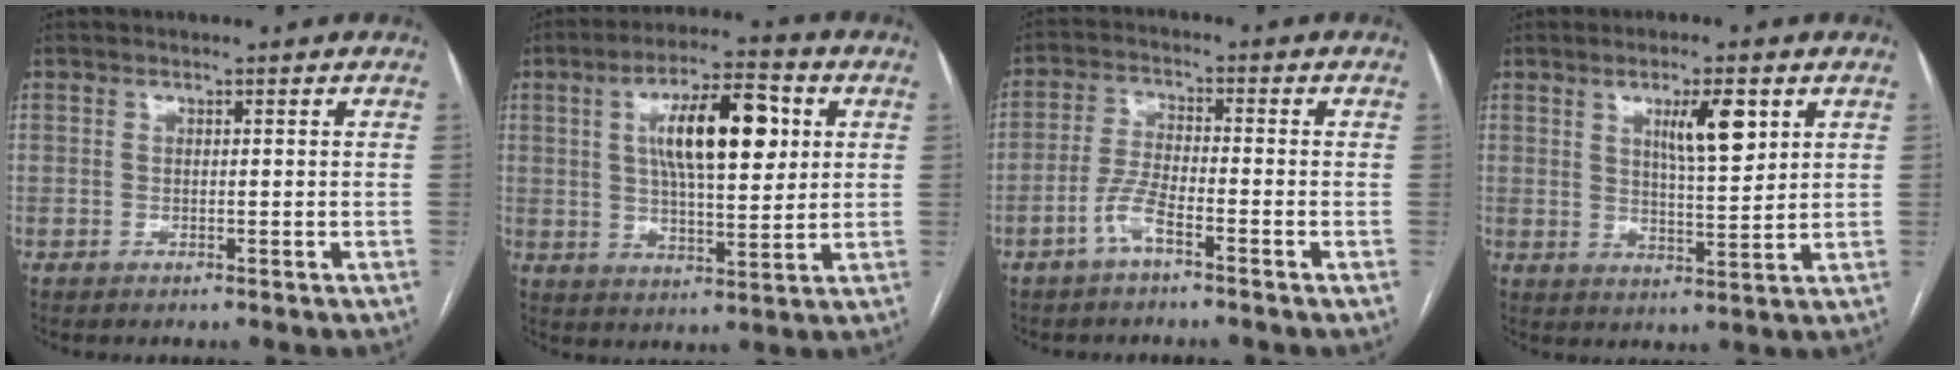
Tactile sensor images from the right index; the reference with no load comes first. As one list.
[{"total": 13.2, "force": [3.6, 3.9, 12.1], "torque": [-0.207, 0.018, 0.058]}, {"total": 4.5, "force": [-2.9, 0.5, 3.4], "torque": [-0.076, 0.002, -0.062]}, {"total": 7.1, "force": [3.2, 1.3, 6.2], "torque": [-0.103, -0.001, 0.054]}]